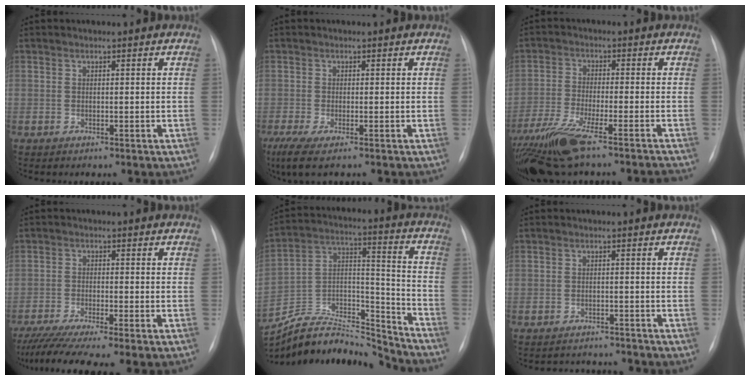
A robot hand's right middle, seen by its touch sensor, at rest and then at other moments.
{"total": 4.7, "force": [-3.1, 0.4, 3.5], "torque": [-0.066, -0.017, -0.056]}
{"total": 14.7, "force": [-11.8, 0.1, 8.8], "torque": [-0.177, -0.036, -0.203]}
{"total": 10.2, "force": [-7.9, 0.2, 6.4], "torque": [-0.106, -0.020, -0.127]}
{"total": 18.9, "force": [-18.7, 1.8, 2.2], "torque": [-0.041, 0.052, -0.317]}
{"total": 3.2, "force": [-3.2, 0.1, -0.7], "torque": [0.014, 0.001, -0.046]}